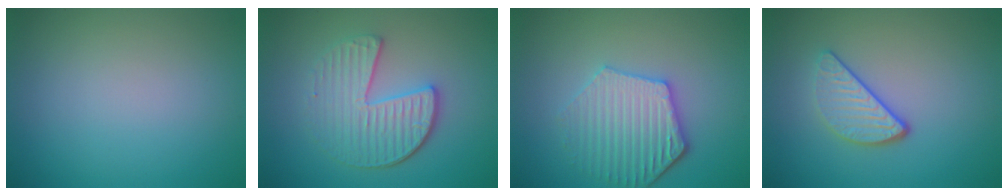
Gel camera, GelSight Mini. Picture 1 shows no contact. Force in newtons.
{"total": 4.6, "press": 3.8, "slide": 2.5}
{"total": 4.8, "press": 4.2, "slide": 2.4}
{"total": 3.1, "press": 2.4, "slide": 1.9}